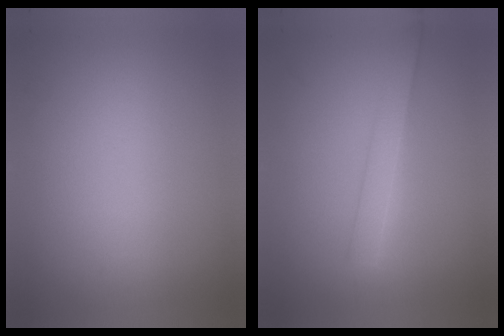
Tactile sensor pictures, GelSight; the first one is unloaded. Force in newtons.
{"total": 2.2}